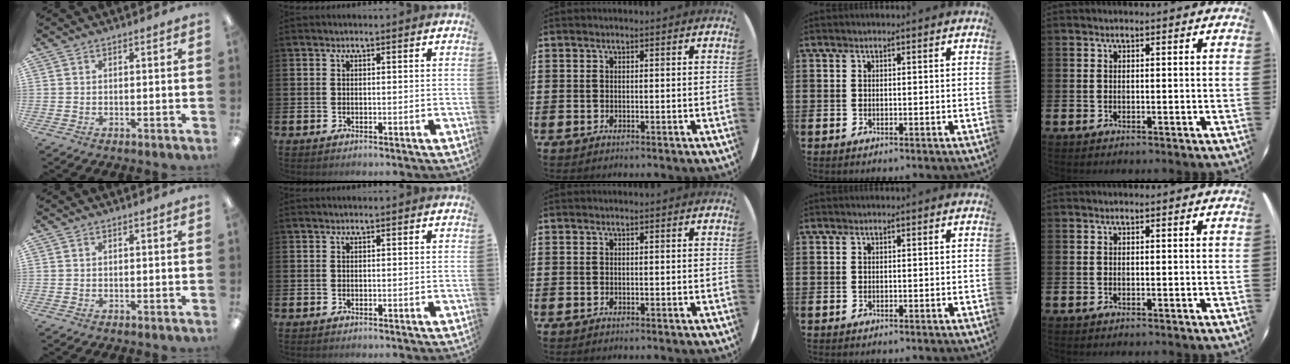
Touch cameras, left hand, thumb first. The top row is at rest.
{}